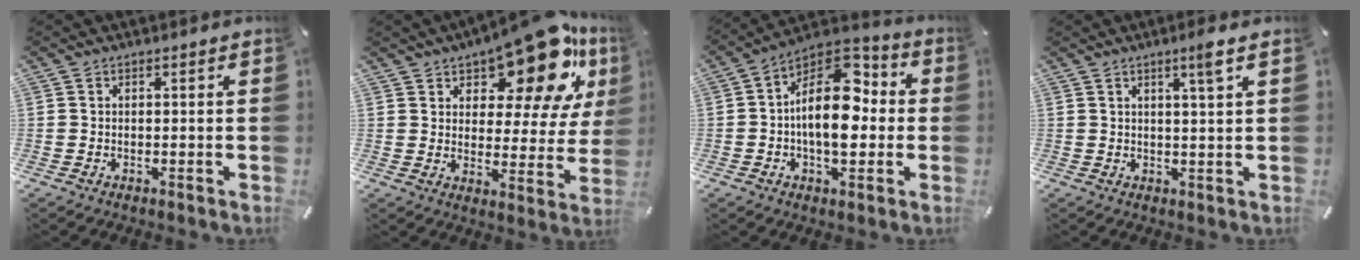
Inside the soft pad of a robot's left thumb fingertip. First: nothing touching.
{"total": 19.6, "force": [14.3, 7.7, 11.0], "torque": [-0.160, -0.103, 0.238]}
{"total": 16.5, "force": [0.6, 9.5, 13.5], "torque": [-0.228, -0.019, 0.006]}
{"total": 4.2, "force": [2.4, -0.3, 3.4], "torque": [-0.063, -0.007, 0.037]}